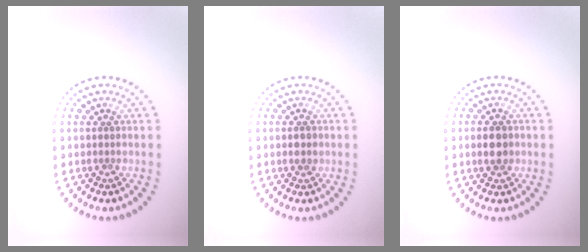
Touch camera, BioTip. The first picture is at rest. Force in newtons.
{"total": 1.2, "press": 1.2, "slide": 0.1}
{"total": 2.6, "press": 2.6, "slide": 0.1}